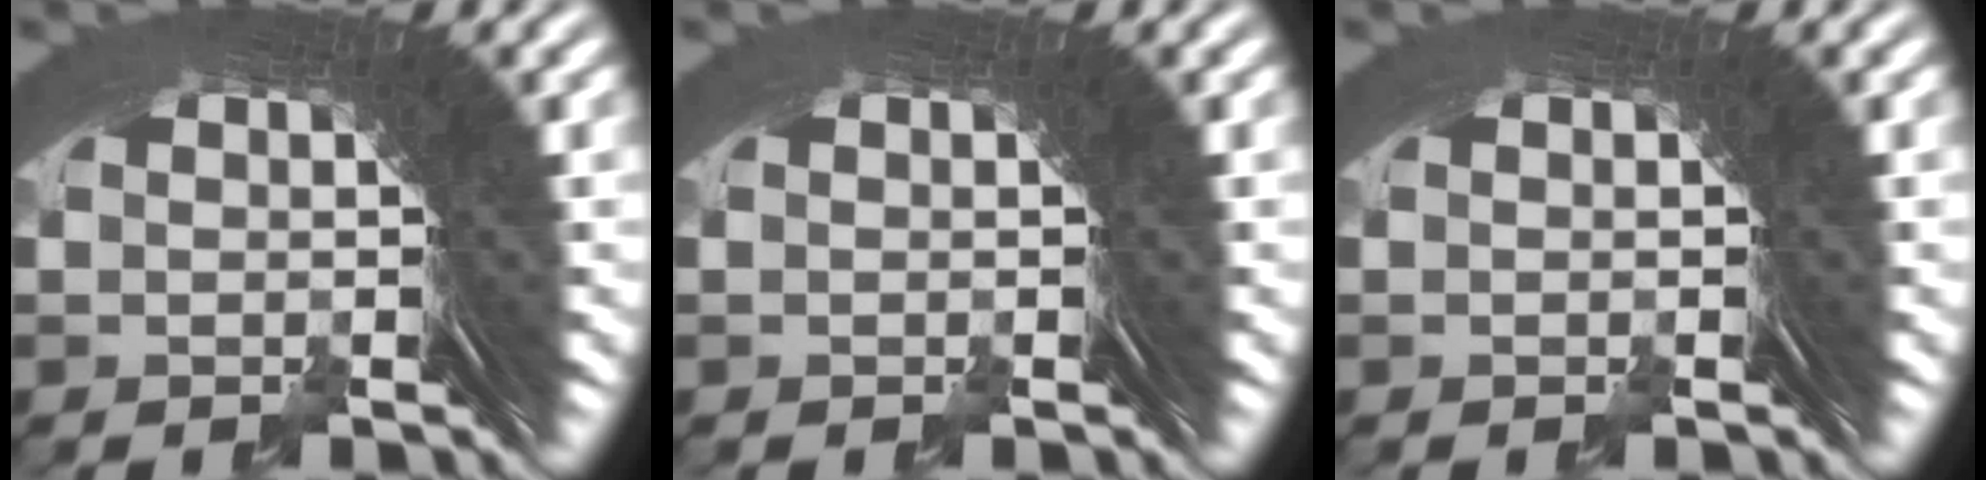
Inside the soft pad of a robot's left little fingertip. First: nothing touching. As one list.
[{"total": 0.0}, {"total": 0.0}]